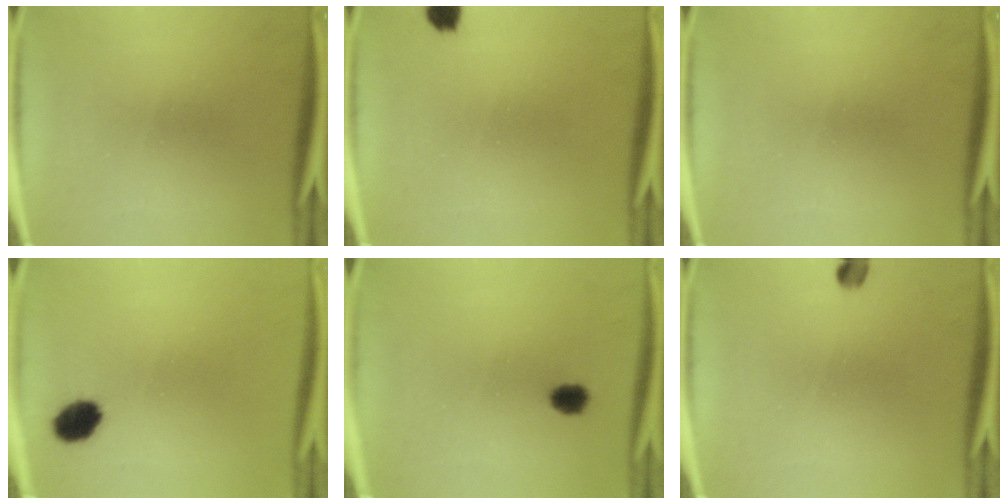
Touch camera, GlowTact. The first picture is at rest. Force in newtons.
{"total": 2.7}
{"total": 0.0}
{"total": 4.1}
{"total": 2.8}
{"total": 2.0}